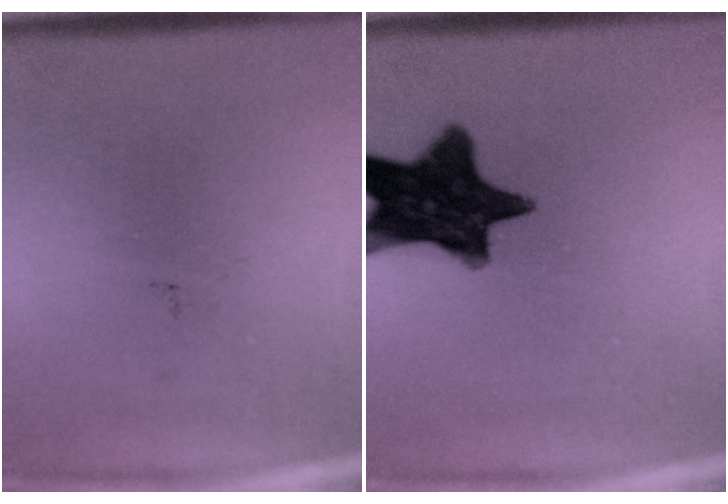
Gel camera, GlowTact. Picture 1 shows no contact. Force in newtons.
{"total": 14.4}